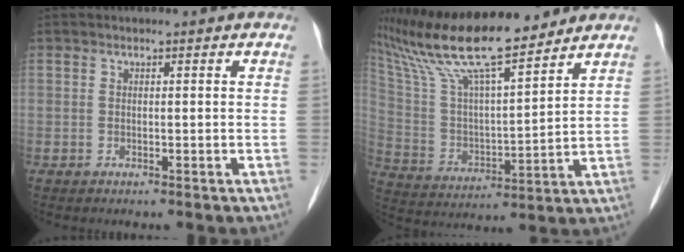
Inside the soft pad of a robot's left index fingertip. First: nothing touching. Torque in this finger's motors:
{"motor_torque": [1.06, -1.08, 0.32, 0.21]}